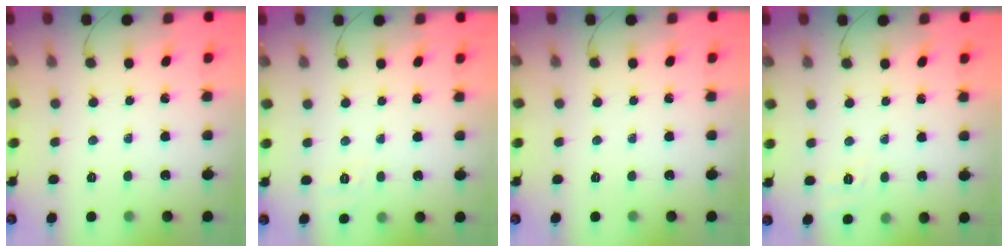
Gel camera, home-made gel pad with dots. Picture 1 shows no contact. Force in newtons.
{"total": 6.2, "press": 6.0, "slide": 1.8}
{"total": 0.0}
{"total": 1.8, "press": 0.4, "slide": 1.8}